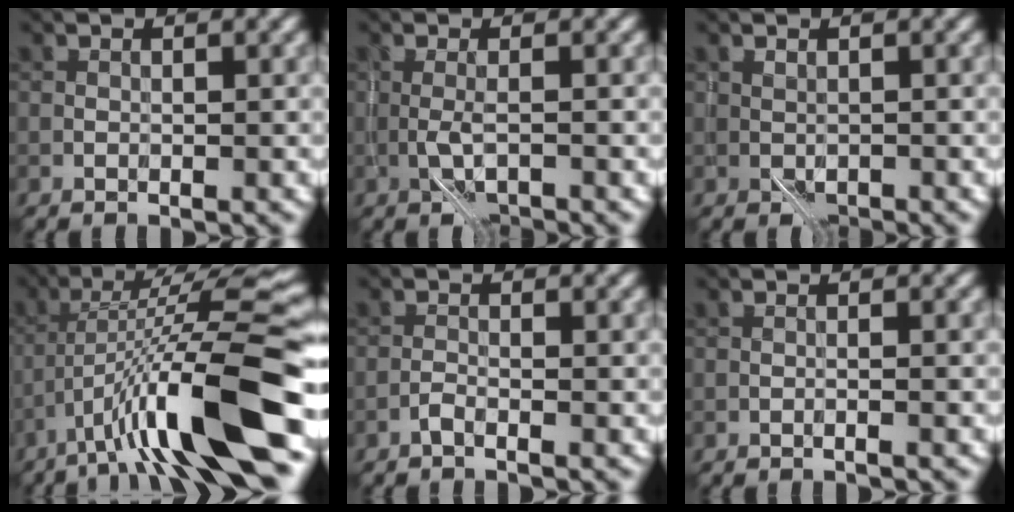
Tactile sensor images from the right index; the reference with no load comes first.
{"total": 2.0, "force": [-0.9, 0.4, 1.8], "torque": [-0.043, -0.004, -0.019]}
{"total": 1.1, "force": [-0.4, 0.7, 0.8], "torque": [-0.015, -0.004, -0.006]}
{"total": 11.8, "force": [-4.8, 2.0, 10.6], "torque": [-0.178, 0.018, -0.078]}
{"total": 0.9, "force": [-0.7, 0.1, 0.5], "torque": [-0.010, 0.003, -0.016]}
{"total": 0.5, "force": [-0.2, 0.1, 0.5], "torque": [-0.008, -0.002, -0.008]}